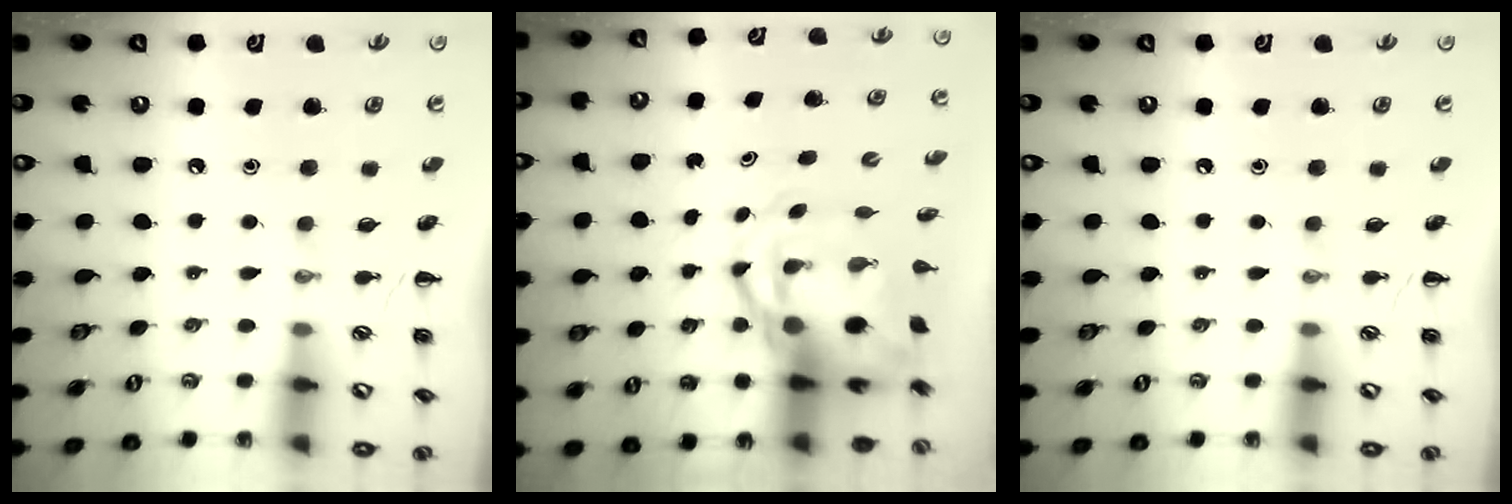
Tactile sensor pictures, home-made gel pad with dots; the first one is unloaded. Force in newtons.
{"total": 6.1, "press": 6.0, "slide": 1.3}
{"total": 0.0}